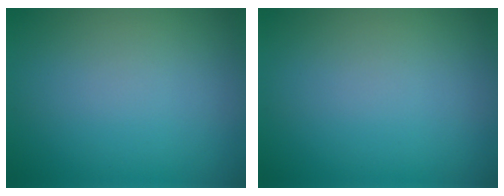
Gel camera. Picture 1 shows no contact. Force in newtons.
{"total": 0.0}